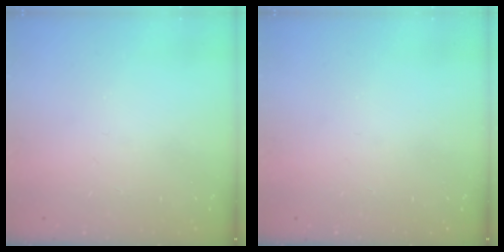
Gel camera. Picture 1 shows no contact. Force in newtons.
{"total": 0.0}